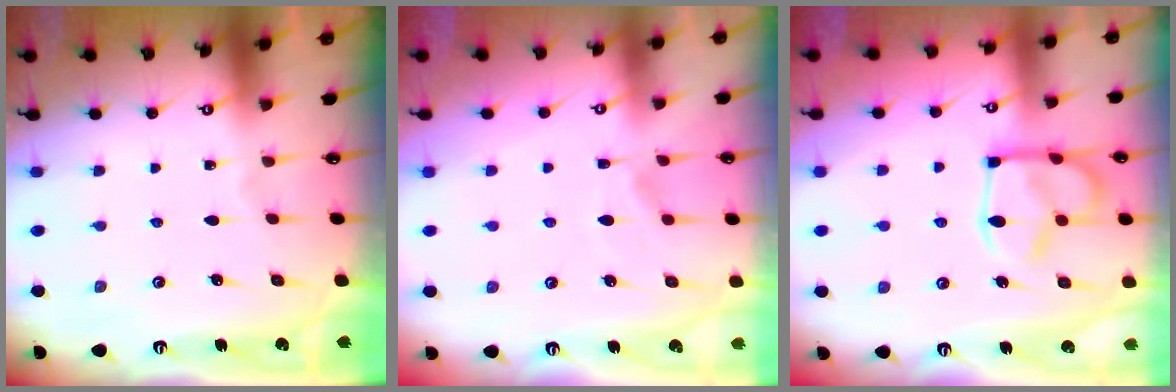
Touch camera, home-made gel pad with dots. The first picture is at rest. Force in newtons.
{"total": 1.7, "press": 1.0, "slide": 1.3}
{"total": 14.6, "press": 14.6, "slide": 0.9}